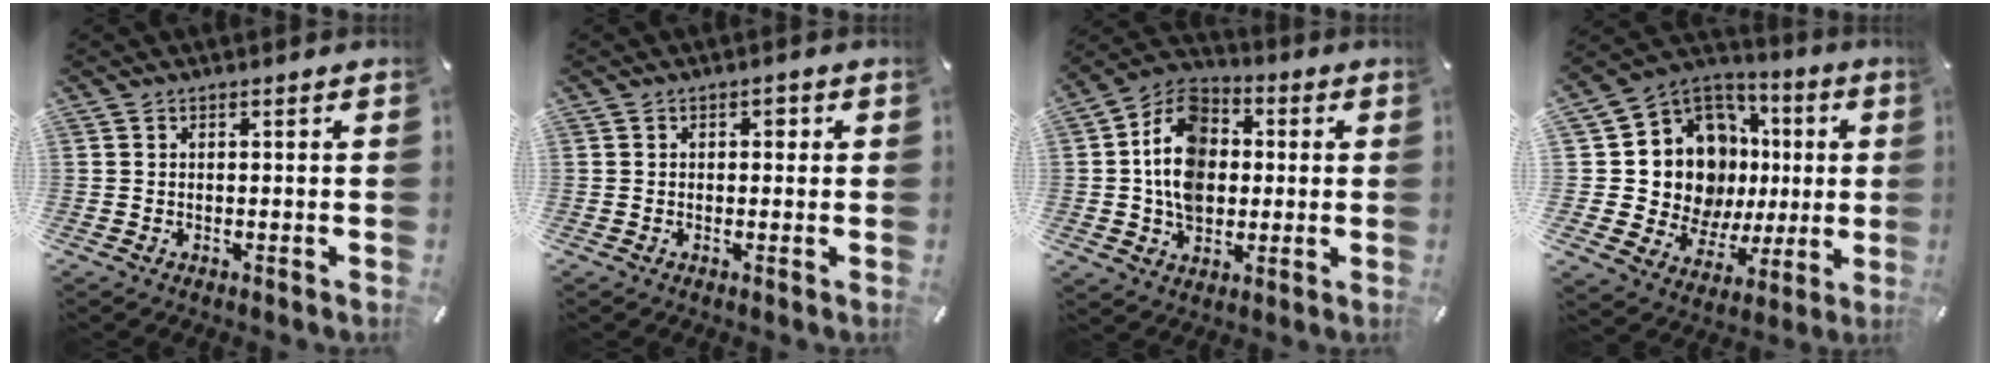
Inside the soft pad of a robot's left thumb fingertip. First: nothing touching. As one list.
[{"total": 1.6, "force": [0.3, 1.3, 1.0], "torque": [-0.005, 0.002, -0.002]}, {"total": 13.1, "force": [0.1, 10.9, 7.3], "torque": [-0.151, 0.015, -0.001]}, {"total": 16.7, "force": [2.7, 14.5, 7.9], "torque": [-0.156, -0.043, 0.076]}]